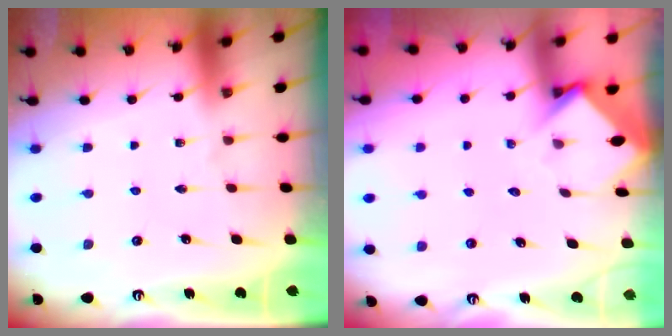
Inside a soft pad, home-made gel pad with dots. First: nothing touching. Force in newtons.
{"total": 3.4, "press": 3.4, "slide": 0.3}